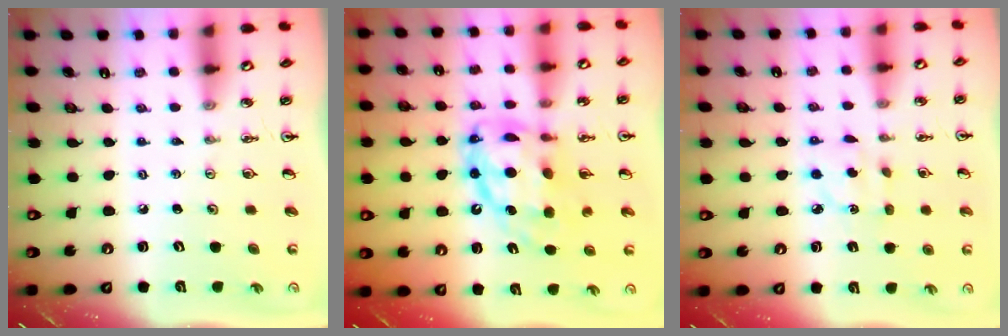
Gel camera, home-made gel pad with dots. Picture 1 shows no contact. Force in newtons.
{"total": 14.9, "press": 14.8, "slide": 1.3}
{"total": 2.9, "press": 2.9, "slide": 0.0}